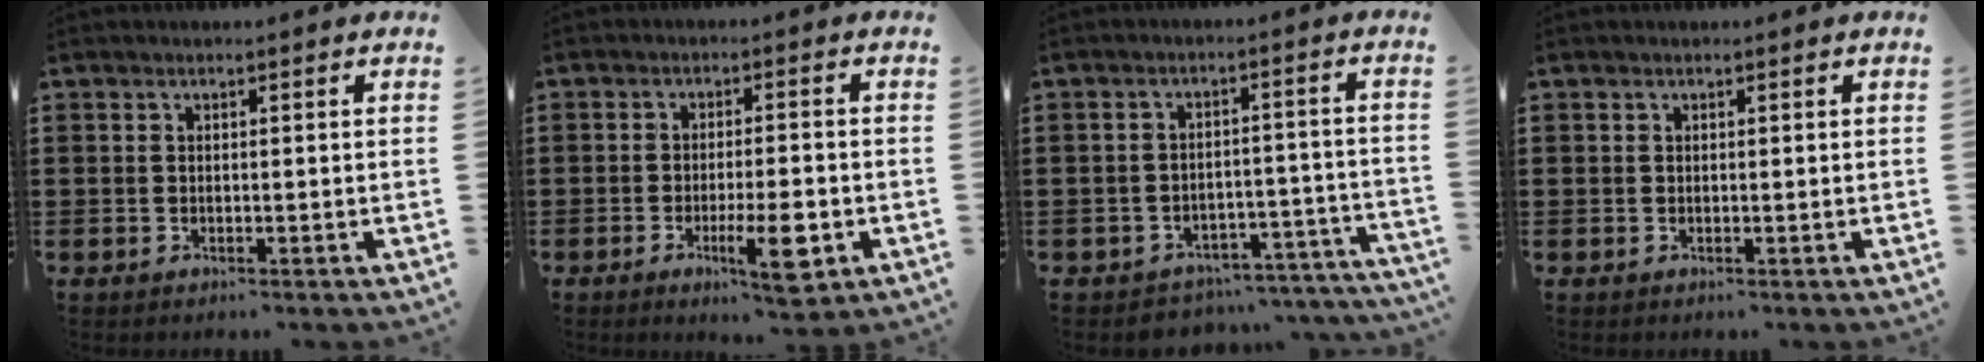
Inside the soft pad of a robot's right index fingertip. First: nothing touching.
{"total": 7.8, "force": [-2.9, 1.6, 7.0], "torque": [-0.129, -0.016, -0.047]}
{"total": 3.7, "force": [-3.6, 0.6, 0.6], "torque": [-0.015, 0.002, -0.076]}
{"total": 0.0}